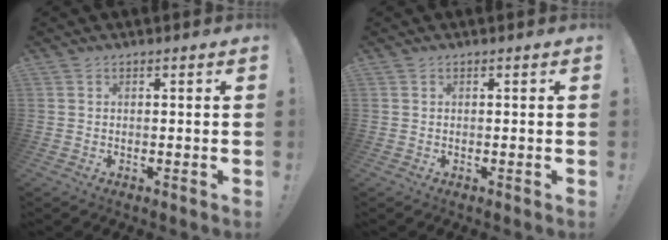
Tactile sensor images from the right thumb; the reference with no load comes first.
{"total": 0.0}